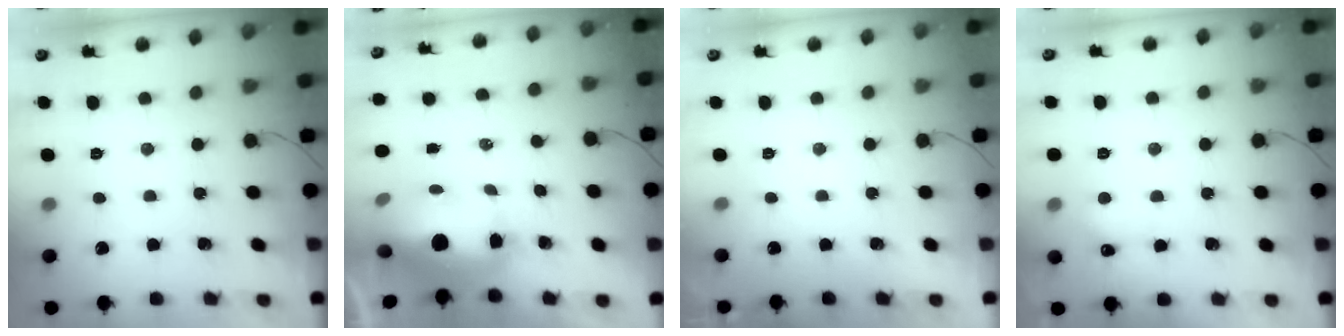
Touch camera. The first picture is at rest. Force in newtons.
{"total": 11.7, "press": 11.5, "slide": 2.1}
{"total": 0.6, "press": 0.2, "slide": 0.5}
{"total": 4.6, "press": 4.4, "slide": 1.3}